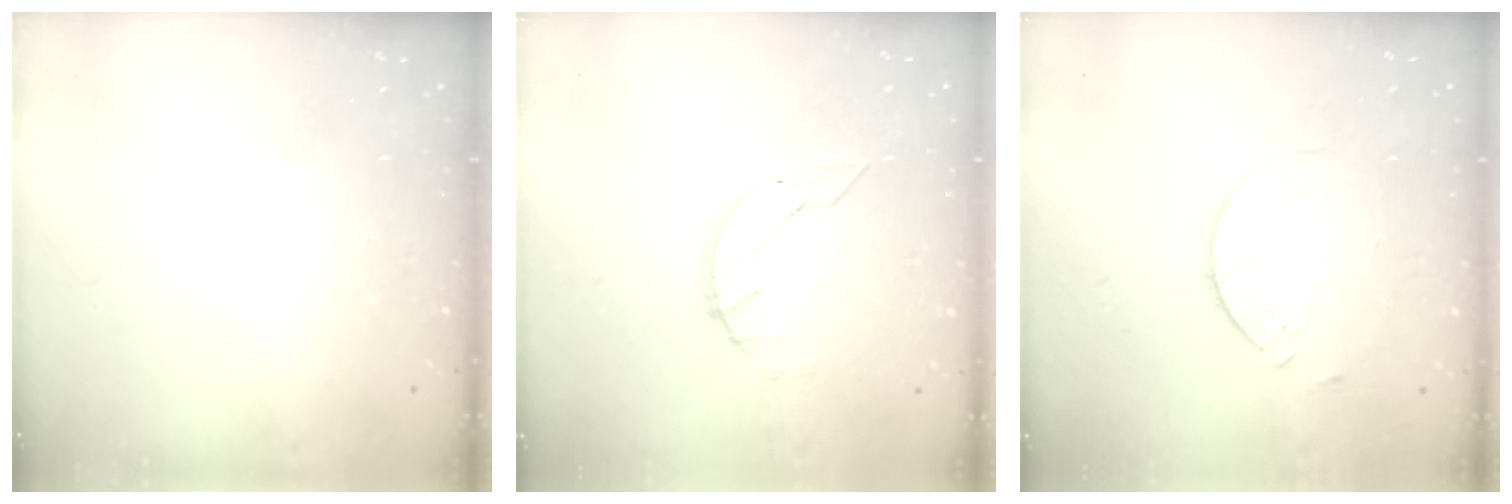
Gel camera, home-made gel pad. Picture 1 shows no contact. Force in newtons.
{"total": 3.6, "press": 3.6, "slide": 0.4}
{"total": 6.0, "press": 6.0, "slide": 0.6}